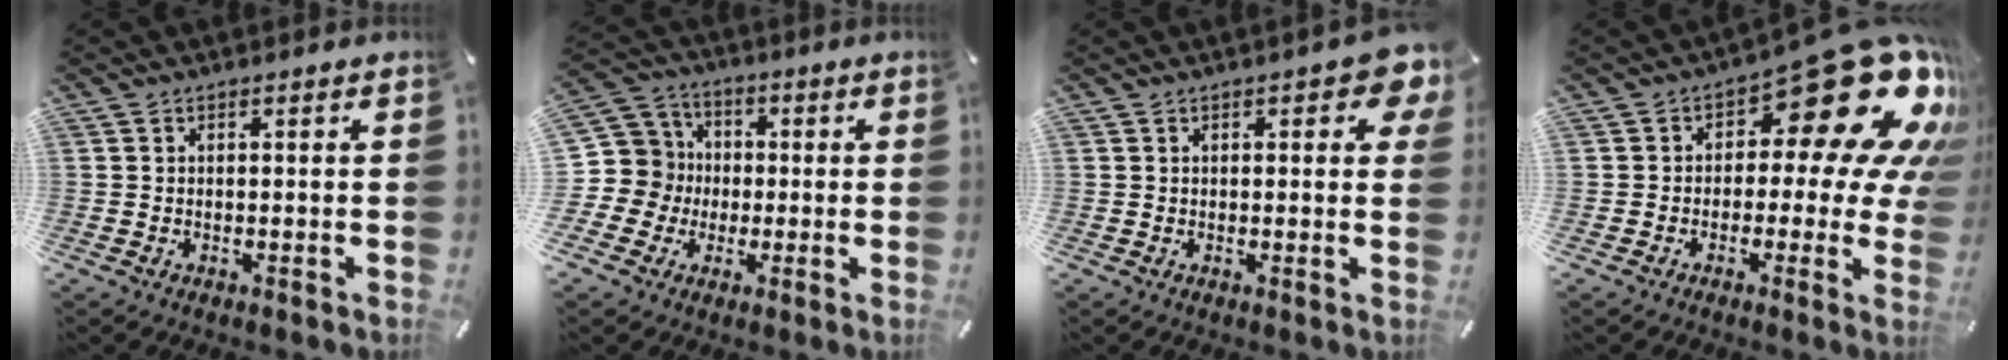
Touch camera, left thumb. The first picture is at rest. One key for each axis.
{"total": 10.2, "fx": -1.6, "fy": 10.0, "fz": 1.1, "tx": -0.028, "ty": 0.017, "tz": -0.028}
{"total": 5.6, "fx": 2.1, "fy": 2.5, "fz": 4.5, "tx": -0.052, "ty": -0.006, "tz": 0.030}
{"total": 22.8, "fx": 10.1, "fy": 10.0, "fz": 17.9, "tx": -0.220, "ty": -0.074, "tz": 0.166}